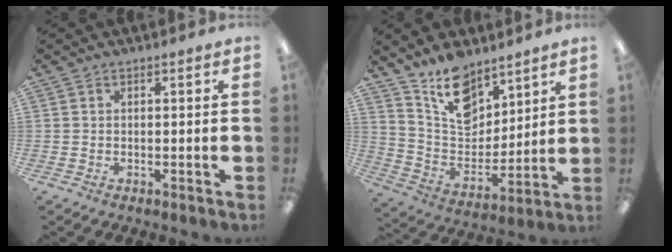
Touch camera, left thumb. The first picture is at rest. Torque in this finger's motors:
{"motor_torque": [0.17, 0.13, 0.36, -0.25, 0.05]}